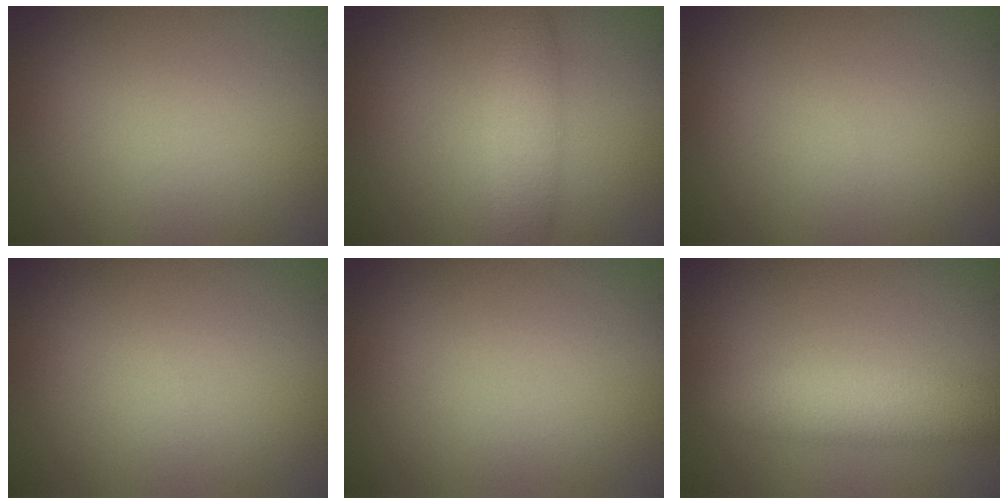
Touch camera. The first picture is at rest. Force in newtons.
{"total": 2.5, "press": 2.5, "slide": 0.1}
{"total": 0.0}
{"total": 0.0}
{"total": 0.0}
{"total": 4.6, "press": 4.6, "slide": 0.1}